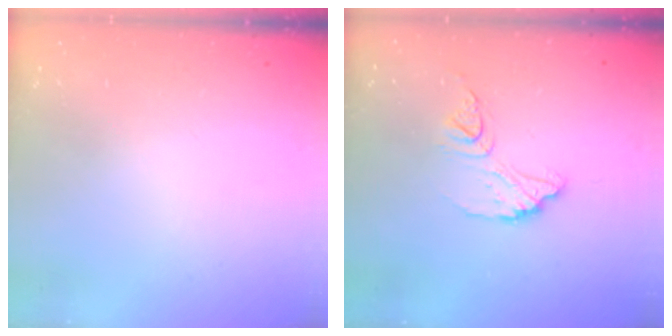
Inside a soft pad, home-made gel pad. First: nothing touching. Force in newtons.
{"total": 9.5, "press": 9.5, "slide": 0.6}